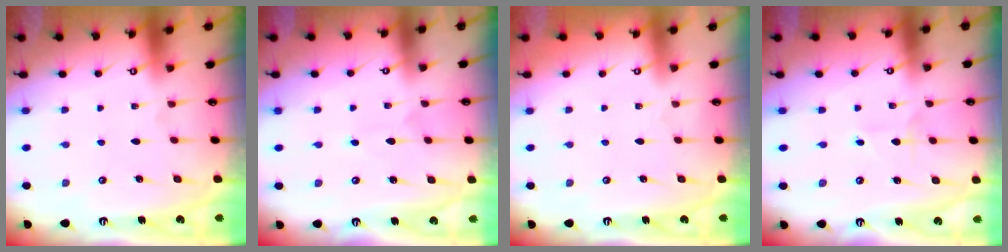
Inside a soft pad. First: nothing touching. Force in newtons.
{"total": 3.4, "press": 3.4, "slide": 0.3}
{"total": 0.0}
{"total": 1.4, "press": 1.4, "slide": 0.1}